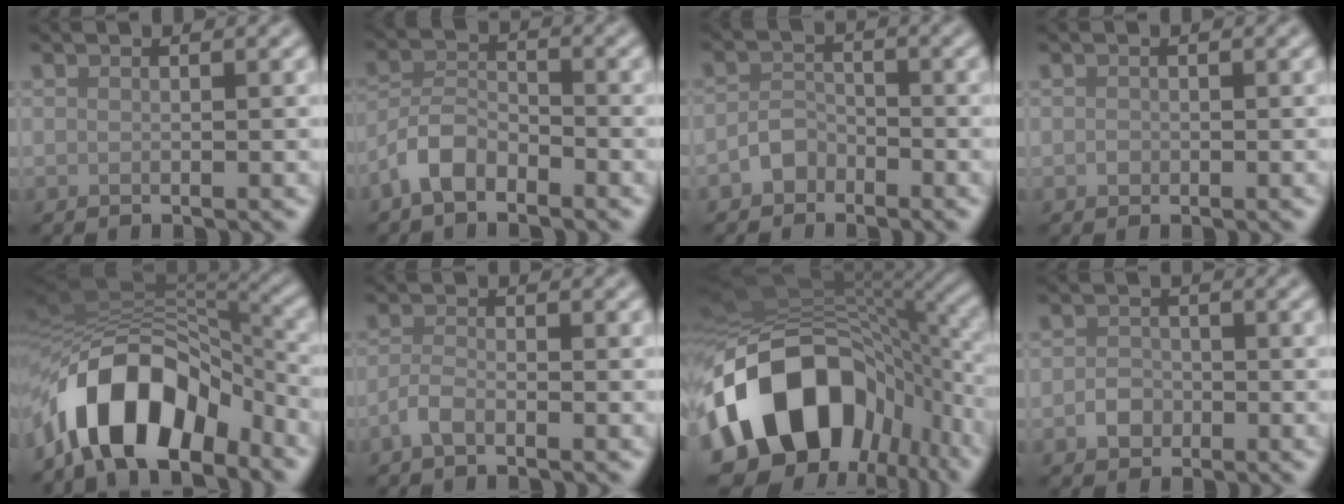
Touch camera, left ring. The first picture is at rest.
{"total": 3.8, "force": [-2.6, 1.8, 2.0], "torque": [-0.037, 0.008, -0.060]}
{"total": 2.2, "force": [-1.5, 1.5, 0.7], "torque": [-0.008, 0.009, -0.032]}
{"total": 0.7, "force": [-0.2, 0.6, 0.2], "torque": [-0.001, -0.003, -0.006]}
{"total": 11.4, "force": [-6.3, 5.8, 7.6], "torque": [-0.118, 0.011, -0.110]}
{"total": 1.8, "force": [-1.2, 0.7, 1.2], "torque": [-0.026, 0.002, -0.028]}
{"total": 16.6, "force": [-5.8, 11.3, 10.6], "torque": [-0.190, -0.007, -0.092]}
{"total": 1.9, "force": [-0.8, 1.5, 0.7], "torque": [-0.008, 0.002, -0.019]}